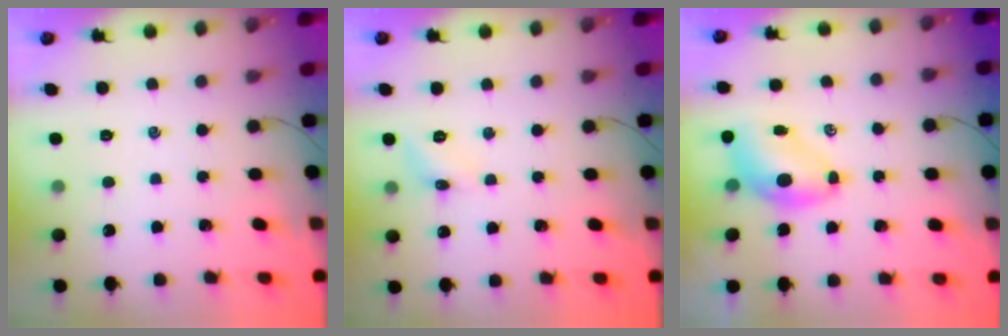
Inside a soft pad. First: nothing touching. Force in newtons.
{"total": 6.7, "press": 6.5, "slide": 1.6}
{"total": 6.7, "press": 6.6, "slide": 1.1}